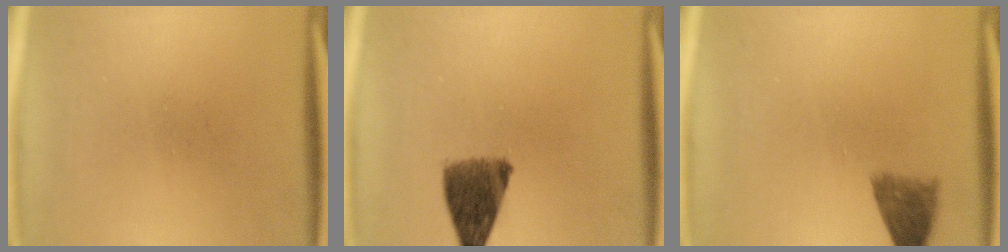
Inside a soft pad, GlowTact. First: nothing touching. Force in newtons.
{"total": 8.1}
{"total": 3.8}